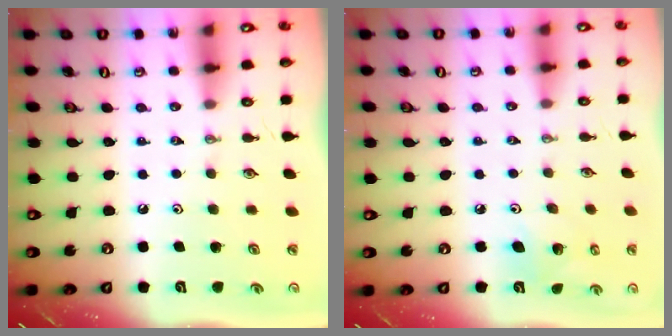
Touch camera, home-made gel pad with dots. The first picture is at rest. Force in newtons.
{"total": 7.0, "press": 6.8, "slide": 1.7}